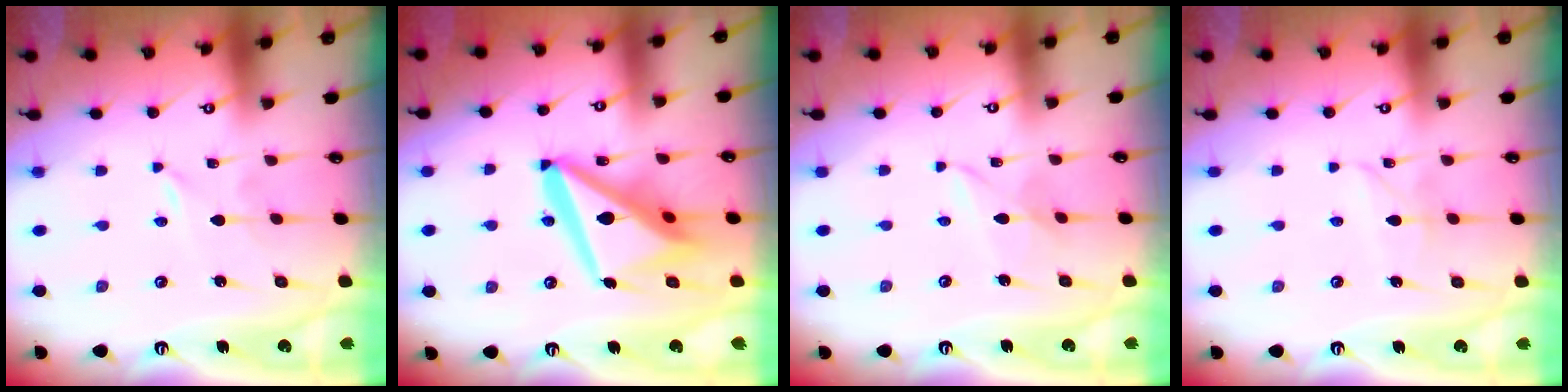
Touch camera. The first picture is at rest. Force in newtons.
{"total": 17.0, "press": 16.9, "slide": 2.0}
{"total": 3.4, "press": 3.4, "slide": 0.3}
{"total": 2.7, "press": 2.7, "slide": 0.3}